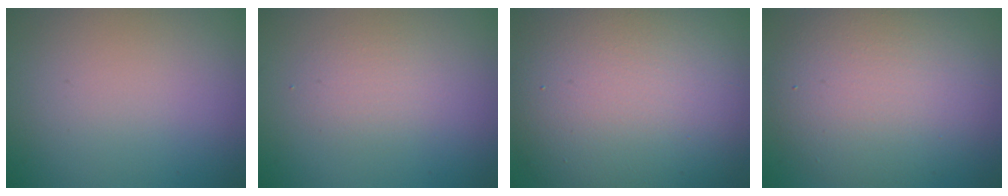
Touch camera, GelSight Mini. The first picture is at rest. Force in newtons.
{"total": 1.7, "press": 1.6, "slide": 0.1}
{"total": 14.5, "press": 14.5, "slide": 0.5}
{"total": 8.3, "press": 8.3, "slide": 0.3}